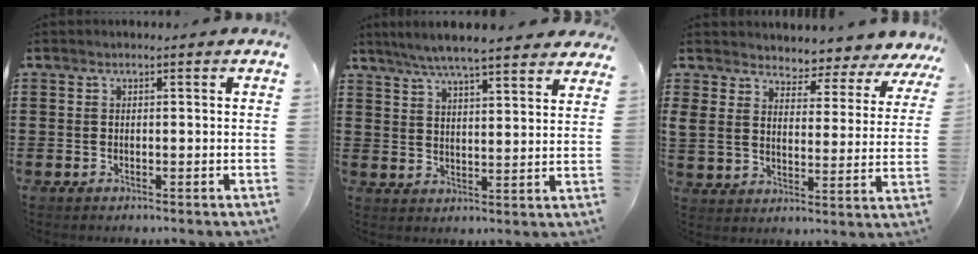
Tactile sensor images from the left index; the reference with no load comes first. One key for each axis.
{"total": 6.3, "fx": 5.7, "fy": 0.3, "fz": 2.5, "tx": -0.068, "ty": -0.018, "tz": 0.102}
{"total": 3.9, "fx": 3.6, "fy": 1.5, "fz": 0.4, "tx": -0.035, "ty": -0.022, "tz": 0.058}